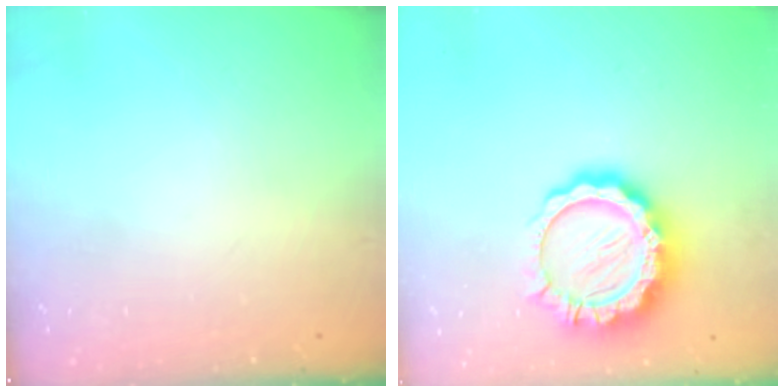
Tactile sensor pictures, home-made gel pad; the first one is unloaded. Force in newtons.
{"total": 15.5, "press": 15.4, "slide": 1.3}